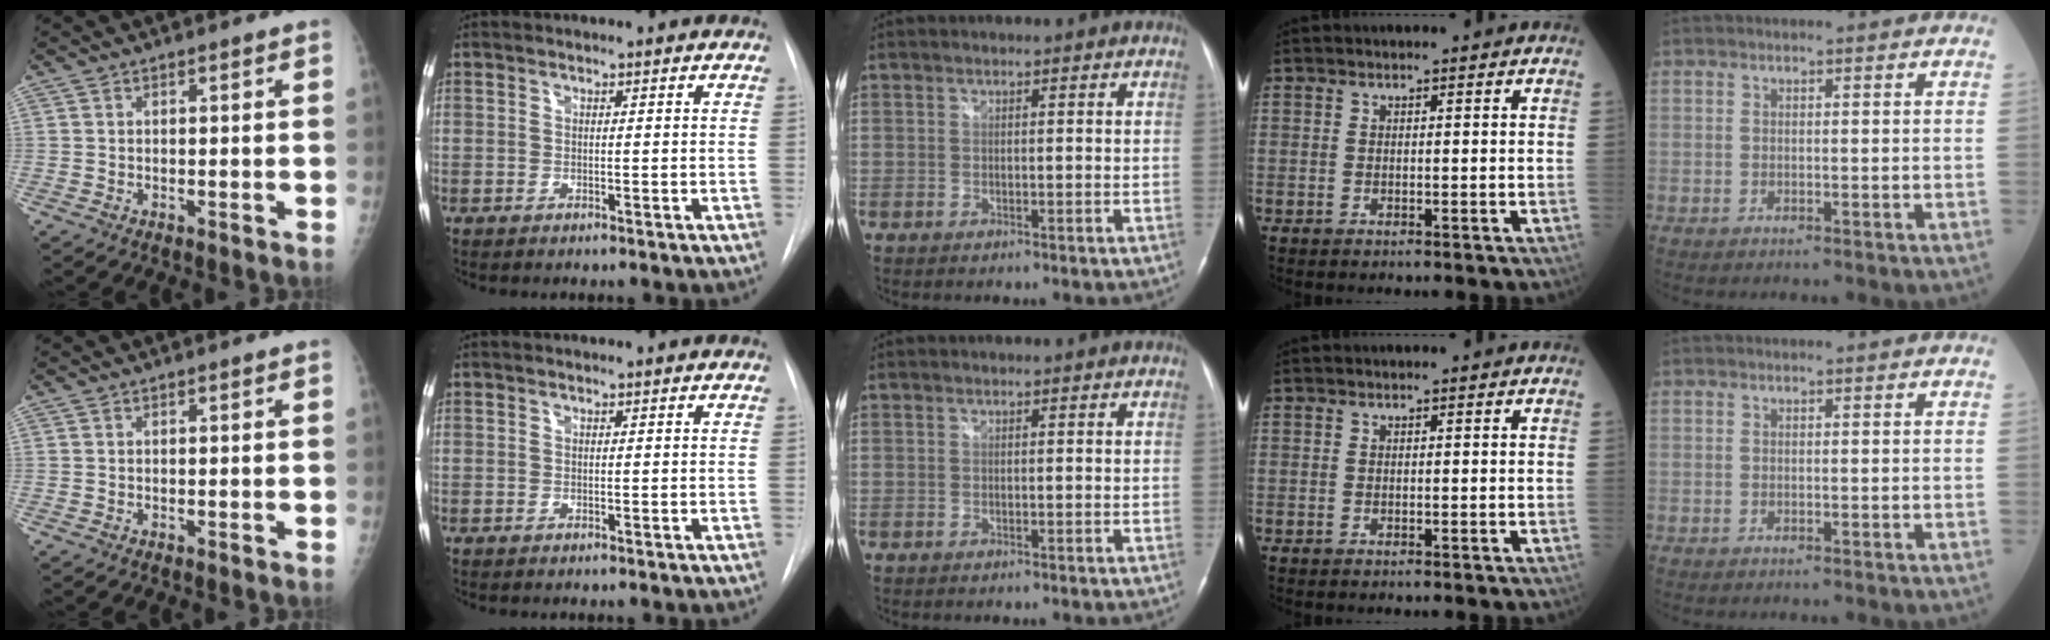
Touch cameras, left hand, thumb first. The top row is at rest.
{}